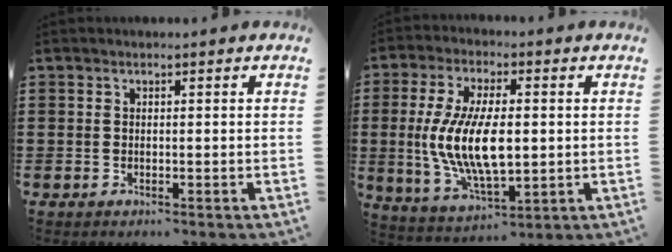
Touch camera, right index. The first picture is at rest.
{"total": 11.6, "force": [0.1, 5.1, 10.5], "torque": [-0.228, -0.004, 0.000]}